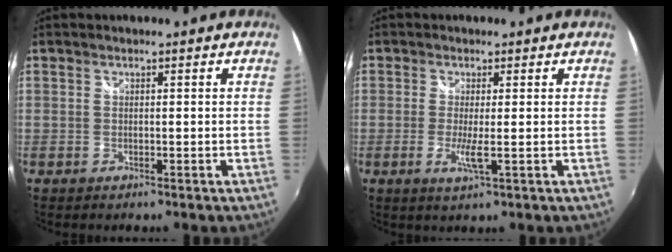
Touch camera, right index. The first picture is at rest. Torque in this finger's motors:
{"motor_torque": [0.88, 0.35, 0.49, 0.08]}